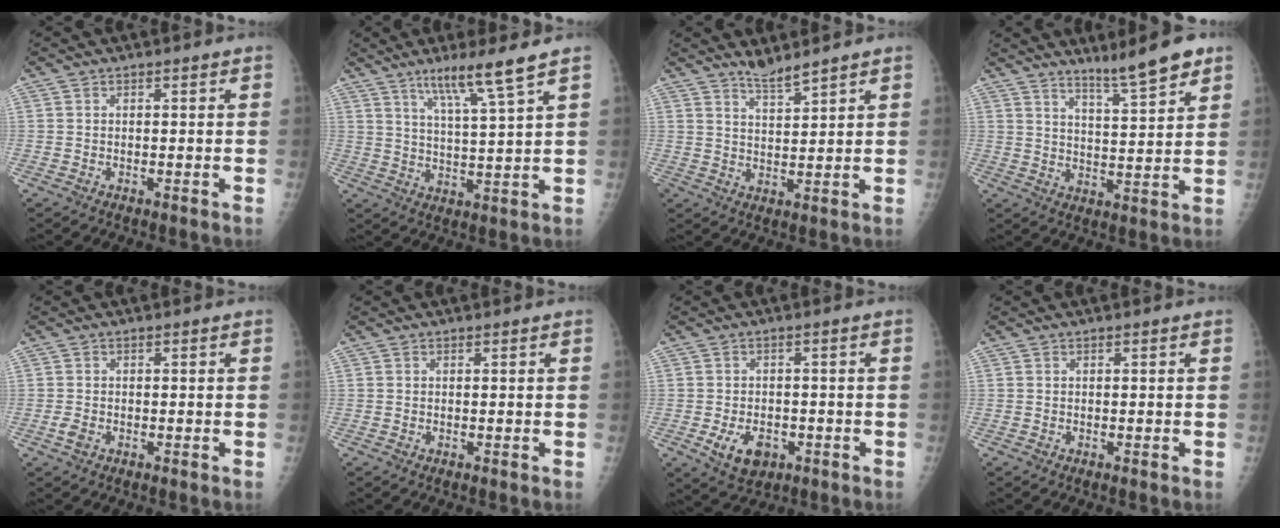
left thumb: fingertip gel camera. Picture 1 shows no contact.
{"total": 8.9, "force": [5.8, -0.3, 6.7], "torque": [-0.118, -0.034, 0.108]}
{"total": 3.8, "force": [3.6, 0.2, 1.4], "torque": [-0.020, -0.032, 0.070]}
{"total": 8.8, "force": [6.8, 0.8, 5.6], "torque": [-0.082, -0.049, 0.115]}
{"total": 1.7, "force": [-0.6, 1.2, 1.0], "torque": [-0.020, 0.000, -0.013]}
{"total": 0.0}
{"total": 6.4, "force": [-2.4, 4.3, 4.1], "torque": [-0.058, 0.007, -0.030]}
{"total": 0.0}